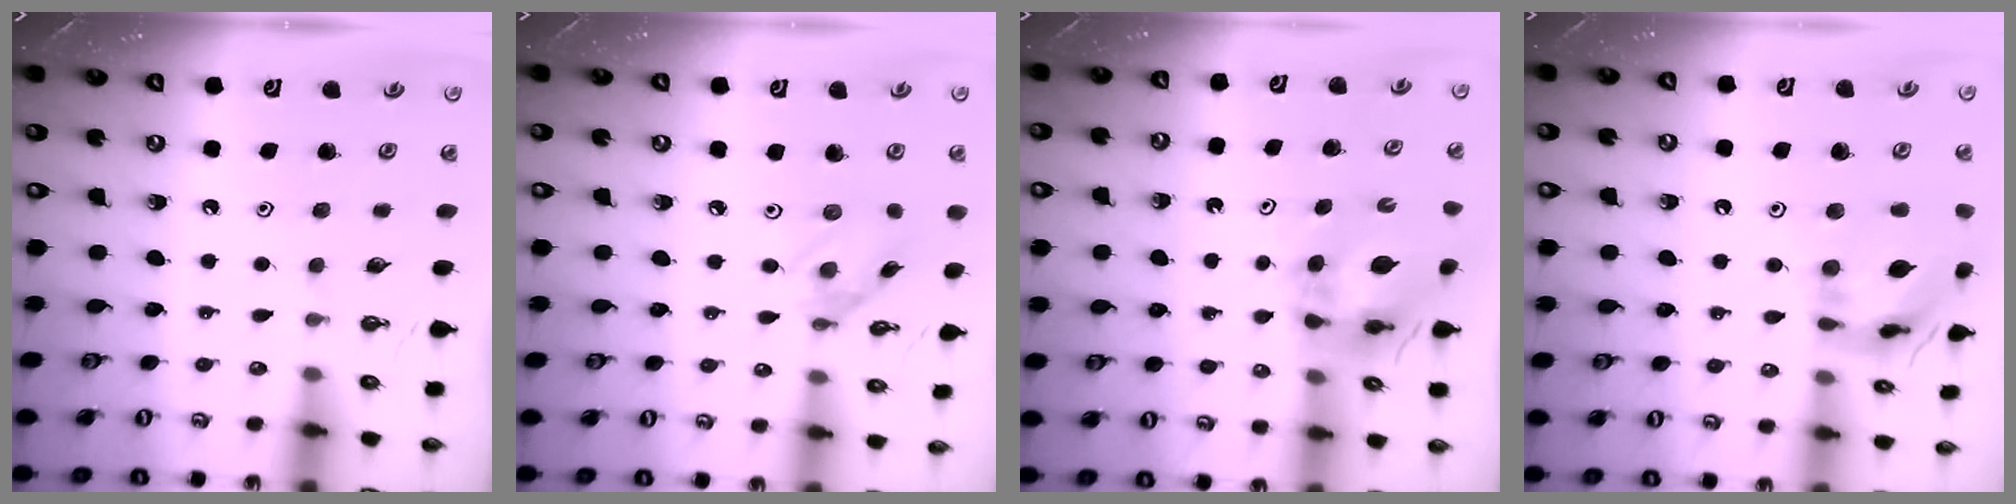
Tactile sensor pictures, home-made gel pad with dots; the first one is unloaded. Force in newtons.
{"total": 4.8, "press": 4.8, "slide": 0.2}
{"total": 11.5, "press": 11.4, "slide": 1.3}
{"total": 14.8, "press": 14.8, "slide": 1.2}